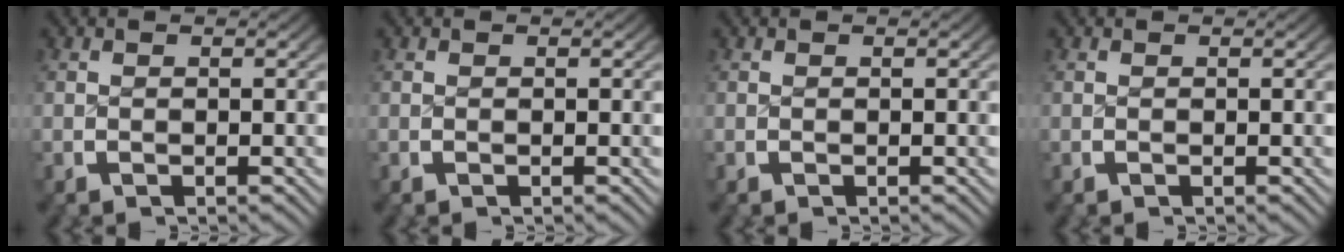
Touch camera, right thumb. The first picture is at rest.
{"total": 0.0}
{"total": 0.0}
{"total": 0.0}